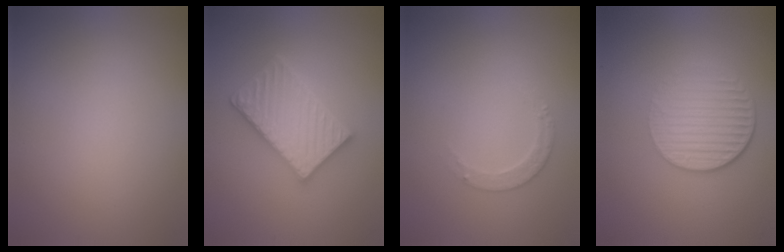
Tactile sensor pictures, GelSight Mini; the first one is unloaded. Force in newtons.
{"total": 5.6, "press": 5.5, "slide": 0.8}
{"total": 1.8, "press": 1.8, "slide": 0.4}
{"total": 4.2, "press": 2.8, "slide": 3.0}